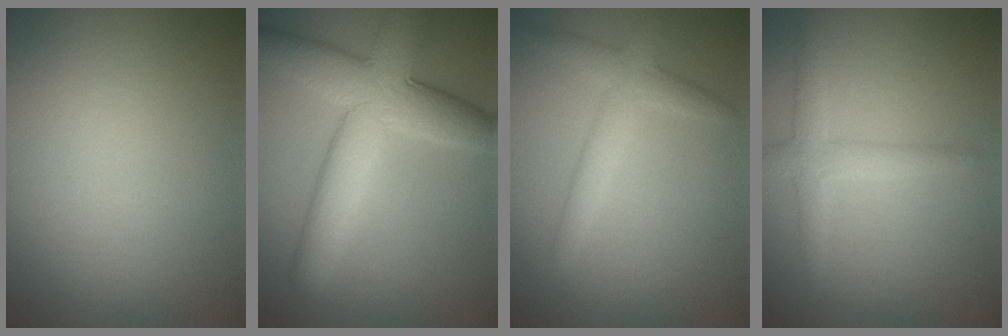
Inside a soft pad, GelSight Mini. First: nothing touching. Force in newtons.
{"total": 8.6, "press": 8.6, "slide": 0.3}
{"total": 3.0, "press": 3.0, "slide": 0.1}
{"total": 2.6, "press": 2.6, "slide": 0.0}